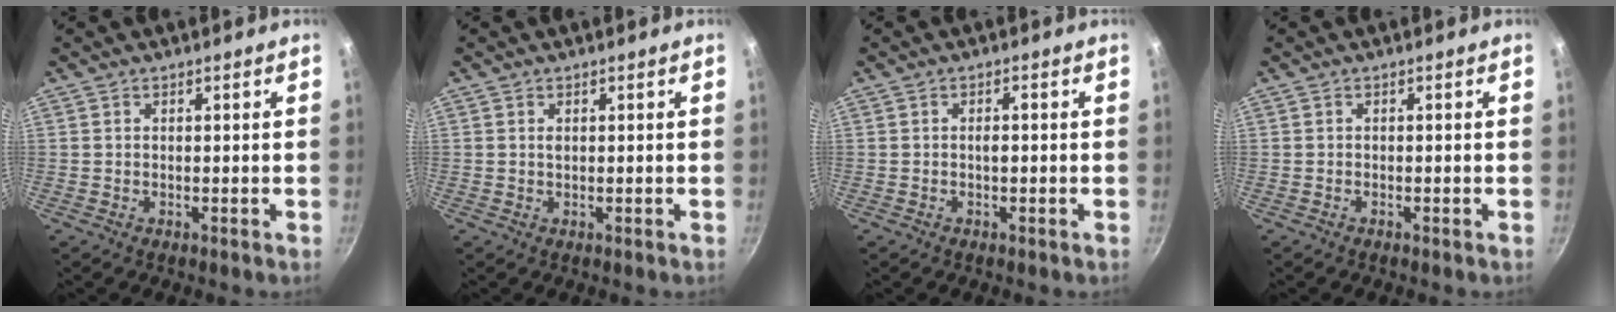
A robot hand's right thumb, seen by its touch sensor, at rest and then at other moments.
{"total": 0.7, "force": [0.3, 0.4, 0.4], "torque": [-0.007, -0.001, 0.005]}
{"total": 1.4, "force": [-0.3, 0.5, 1.3], "torque": [-0.024, 0.006, -0.006]}
{"total": 0.0}